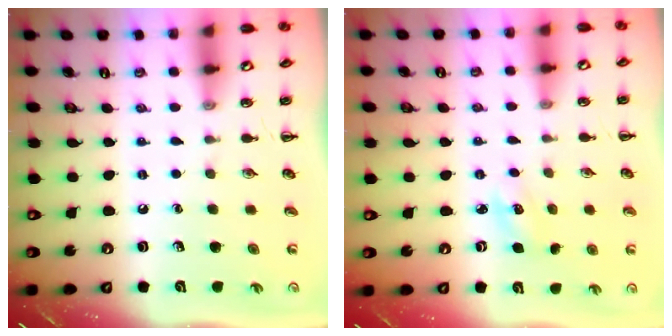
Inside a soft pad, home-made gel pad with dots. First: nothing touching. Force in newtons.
{"total": 3.5, "press": 3.4, "slide": 1.0}